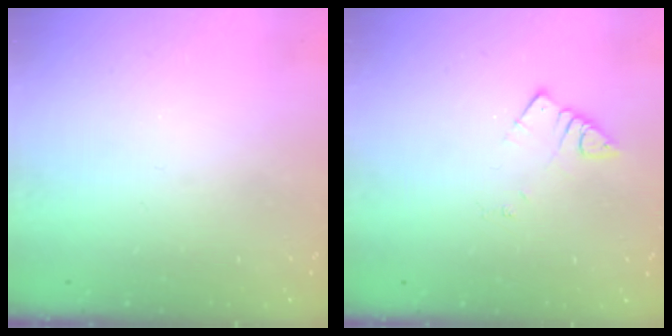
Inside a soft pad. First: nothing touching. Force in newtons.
{"total": 2.6, "press": 2.6, "slide": 0.1}